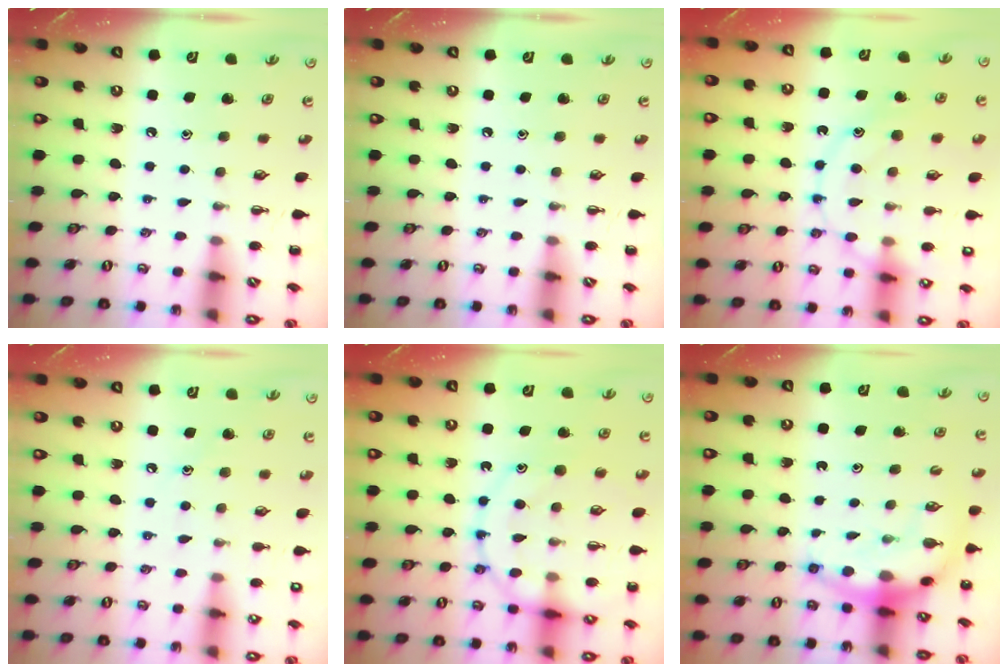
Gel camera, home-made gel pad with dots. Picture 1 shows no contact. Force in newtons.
{"total": 0.0}
{"total": 14.2, "press": 14.2, "slide": 0.9}
{"total": 7.3, "press": 7.1, "slide": 1.8}
{"total": 14.2, "press": 14.1, "slide": 1.2}
{"total": 9.6, "press": 9.3, "slide": 2.4}